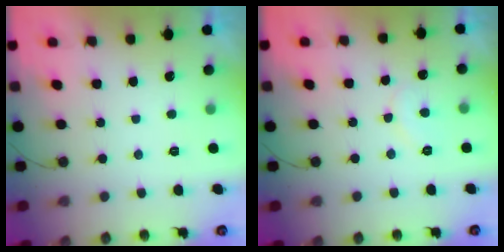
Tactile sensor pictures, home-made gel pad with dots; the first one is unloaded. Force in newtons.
{"total": 7.3, "press": 7.3, "slide": 0.5}